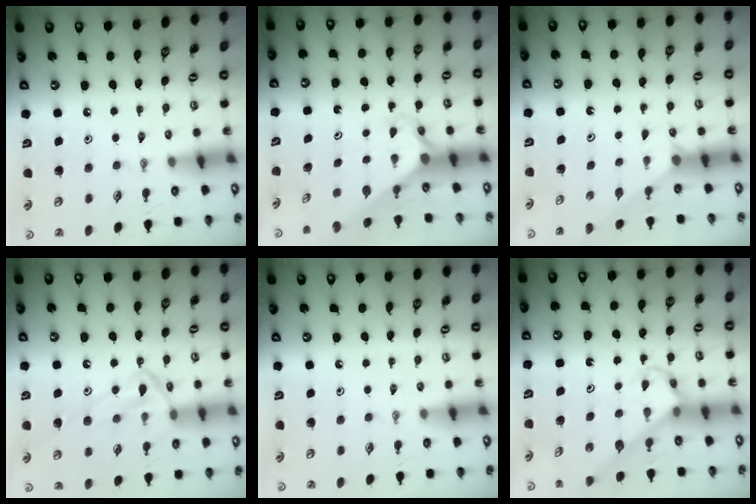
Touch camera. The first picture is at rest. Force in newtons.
{"total": 2.7, "press": 2.7, "slide": 0.0}
{"total": 1.4, "press": 1.4, "slide": 0.1}
{"total": 14.6, "press": 14.5, "slide": 1.1}
{"total": 0.0}
{"total": 3.6, "press": 3.6, "slide": 0.1}